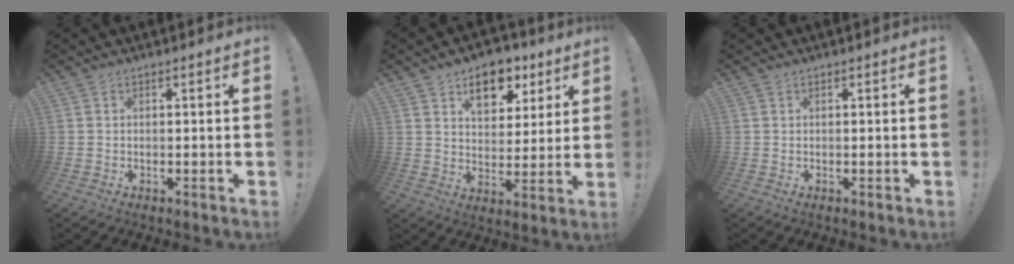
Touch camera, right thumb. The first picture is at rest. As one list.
[{"total": 11.7, "force": [6.8, 7.2, 6.1], "torque": [-0.081, -0.032, 0.123]}, {"total": 0.0}]